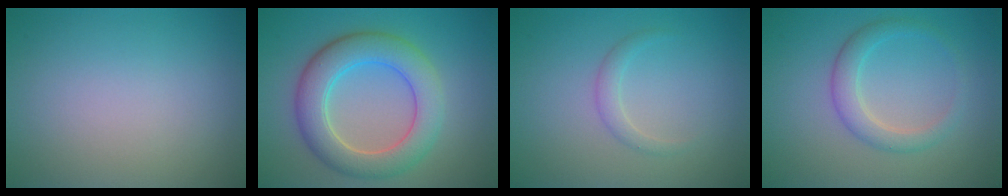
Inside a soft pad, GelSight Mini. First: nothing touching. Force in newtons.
{"total": 6.5, "press": 6.4, "slide": 0.6}
{"total": 1.2, "press": 1.2, "slide": 0.0}
{"total": 2.6, "press": 2.6, "slide": 0.1}